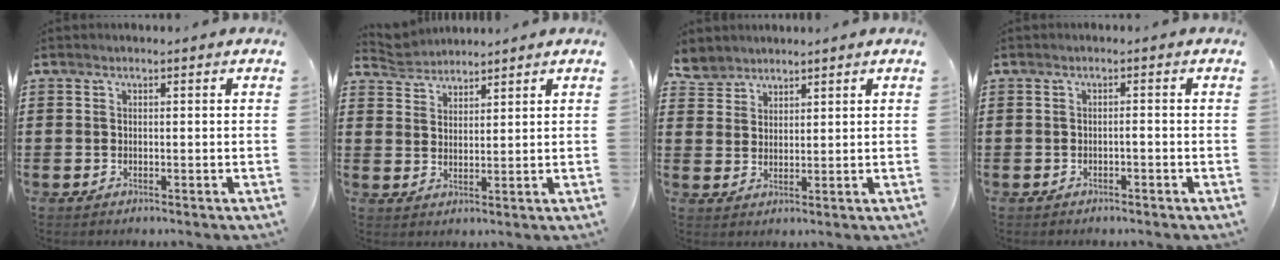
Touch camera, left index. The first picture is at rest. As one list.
[{"total": 3.2, "force": [3.1, 0.8, -0.3], "torque": [-0.008, -0.009, 0.057]}, {"total": 3.5, "force": [3.1, 1.5, 0.0], "torque": [-0.013, 0.000, 0.061]}, {"total": 0.9, "force": [-0.8, 0.2, 0.4], "torque": [-0.012, -0.001, -0.016]}]